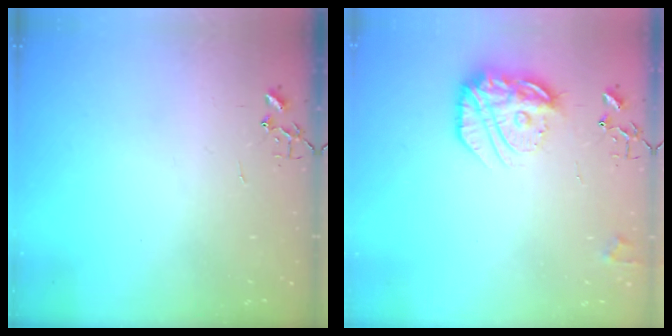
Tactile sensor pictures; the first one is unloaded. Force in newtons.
{"total": 17.4, "press": 17.3, "slide": 1.2}